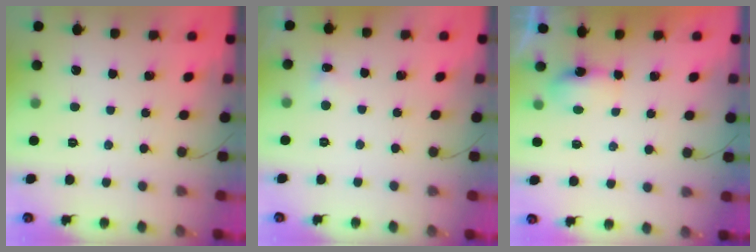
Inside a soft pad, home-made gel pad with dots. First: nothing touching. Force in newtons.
{"total": 3.5, "press": 3.3, "slide": 1.2}
{"total": 8.3, "press": 4.8, "slide": 6.8}